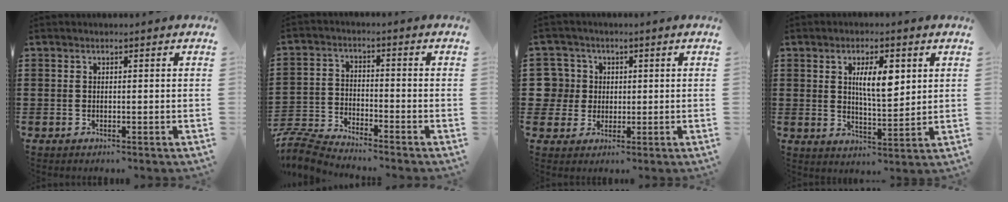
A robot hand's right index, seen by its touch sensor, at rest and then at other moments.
{"total": 6.0, "force": [-5.9, 0.3, 0.8], "torque": [-0.038, -0.002, -0.123]}
{"total": 5.3, "force": [0.6, 5.2, 0.8], "torque": [-0.055, 0.012, 0.007]}
{"total": 6.7, "force": [2.2, 2.3, 6.0], "torque": [-0.106, 0.000, 0.032]}